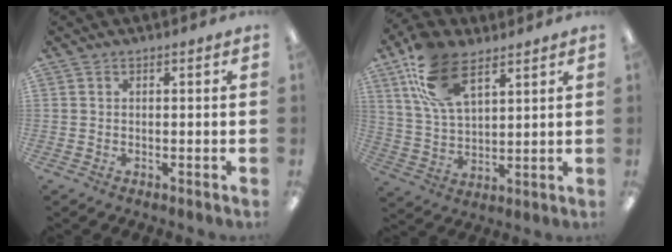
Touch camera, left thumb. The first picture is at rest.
{"total": 15.0, "force": [8.5, 7.4, 9.9], "torque": [-0.208, -0.017, 0.156]}